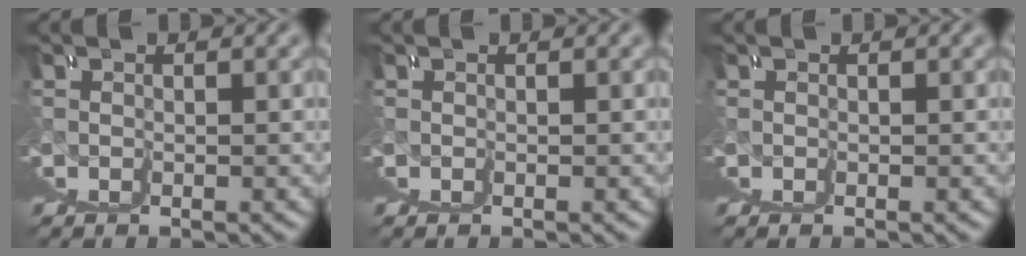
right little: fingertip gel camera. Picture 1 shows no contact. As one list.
[{"total": 0.0}, {"total": 0.0}]